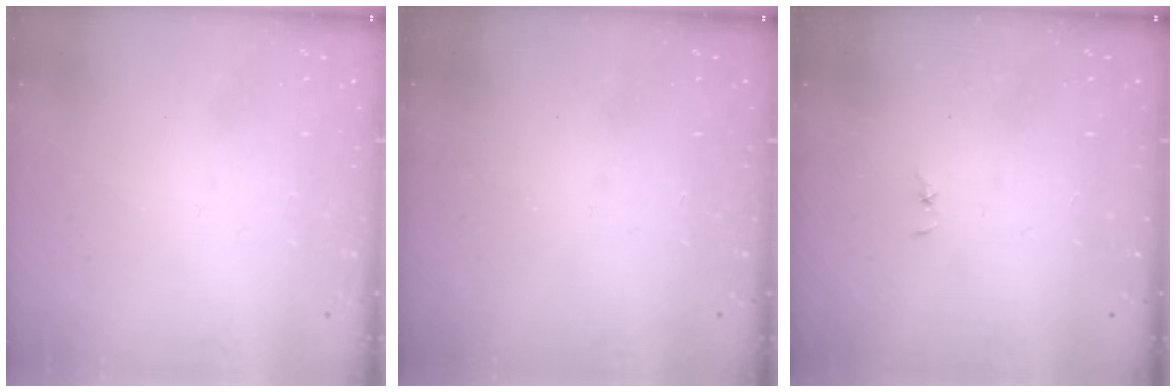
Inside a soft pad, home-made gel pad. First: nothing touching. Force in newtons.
{"total": 1.1, "press": 1.1, "slide": 0.1}
{"total": 0.7, "press": 0.7, "slide": 0.1}